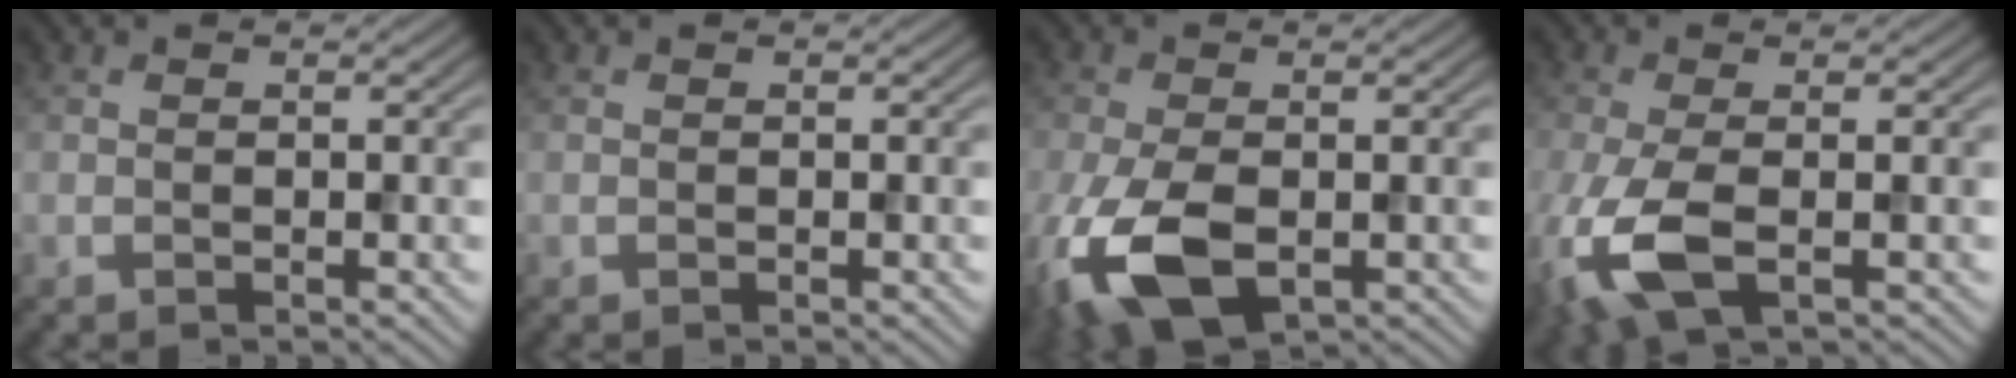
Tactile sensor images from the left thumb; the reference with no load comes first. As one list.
[{"total": 0.0}, {"total": 10.7, "force": [-3.7, 5.7, 8.2], "torque": [-0.206, -0.032, -0.061]}, {"total": 8.3, "force": [-2.4, 3.3, 7.2], "torque": [-0.182, -0.020, -0.048]}]